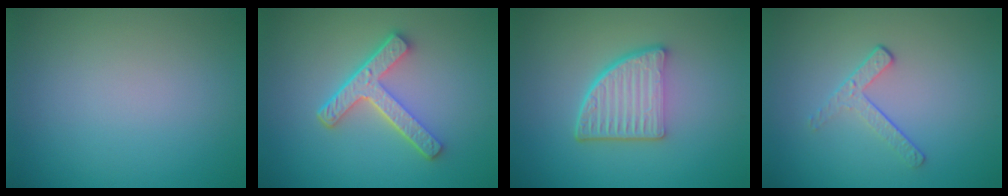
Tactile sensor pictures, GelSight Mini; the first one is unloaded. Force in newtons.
{"total": 4.8, "press": 3.7, "slide": 3.2}
{"total": 5.4, "press": 3.8, "slide": 3.8}
{"total": 1.8, "press": 1.1, "slide": 1.4}